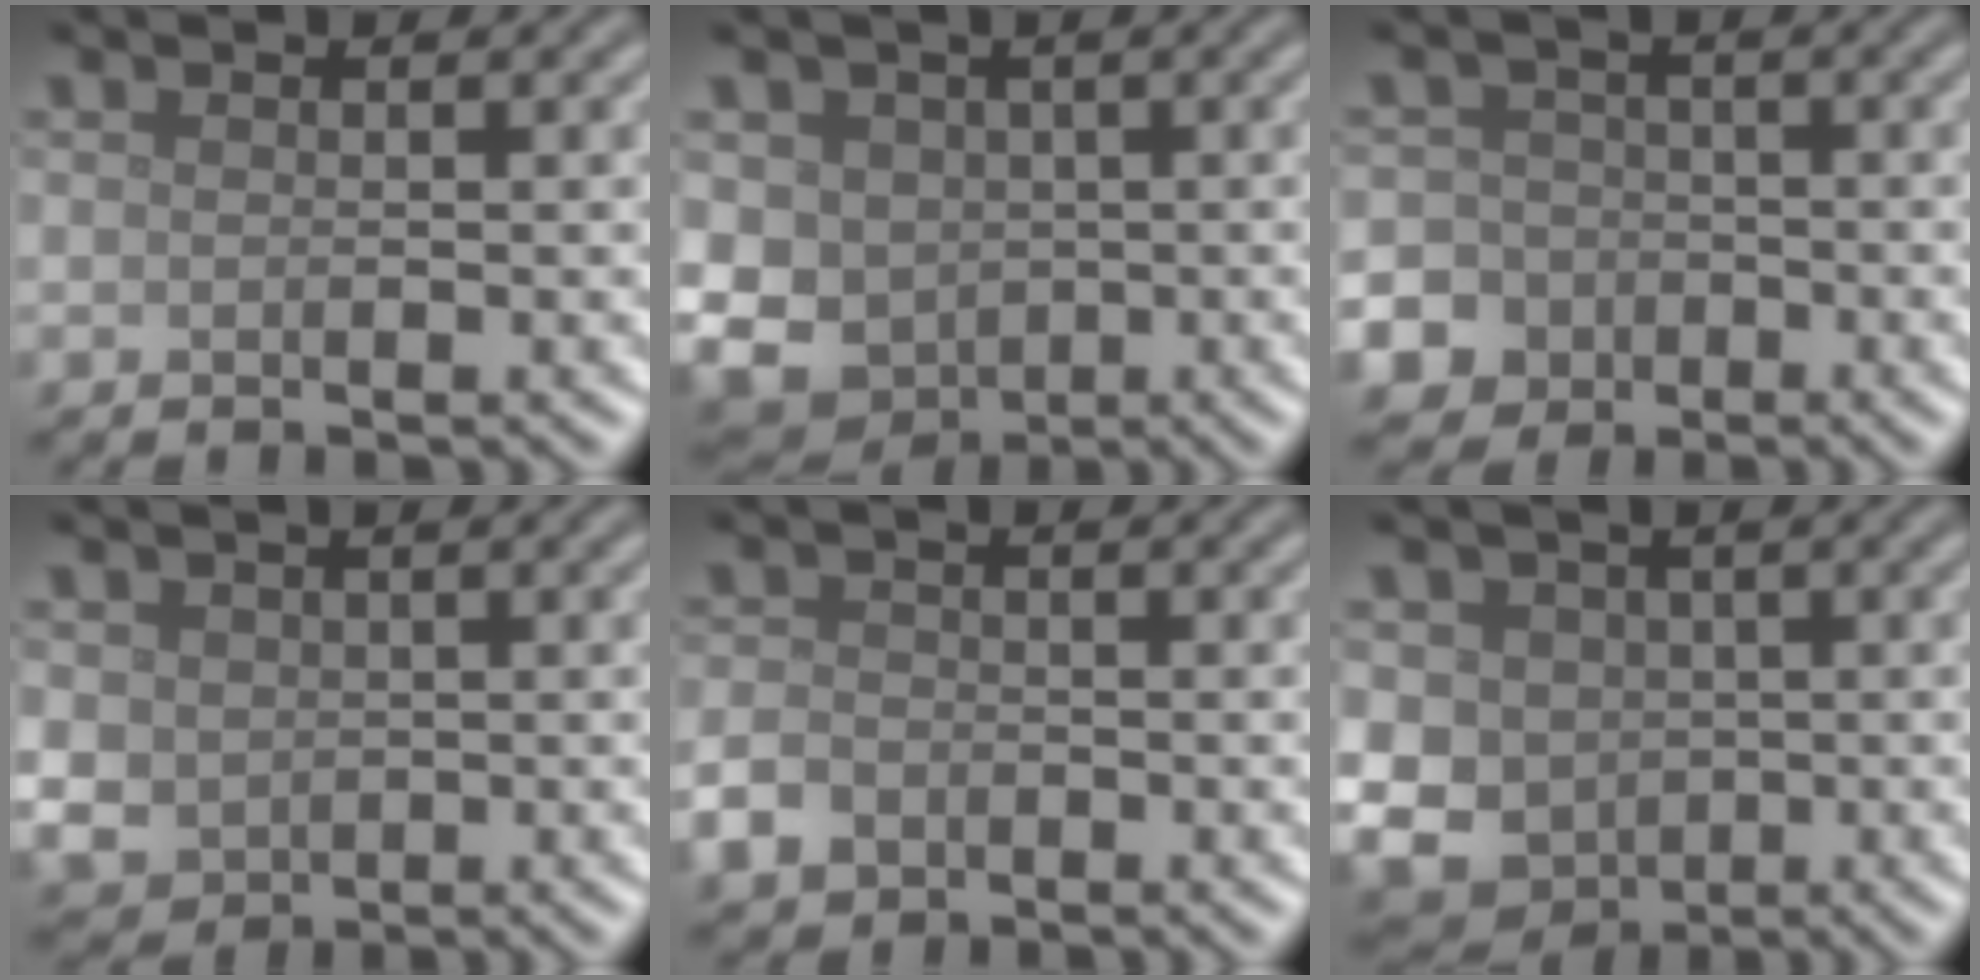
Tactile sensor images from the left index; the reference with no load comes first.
{"total": 7.9, "force": [-0.7, 6.9, 3.8], "torque": [-0.067, -0.002, -0.030]}
{"total": 10.2, "force": [-4.9, 8.7, 1.9], "torque": [-0.049, -0.028, -0.114]}
{"total": 2.9, "force": [0.3, 2.6, 1.2], "torque": [-0.033, -0.008, 0.011]}
{"total": 2.4, "force": [-1.3, 1.8, 1.0], "torque": [-0.021, -0.003, -0.032]}
{"total": 8.9, "force": [-0.8, 7.8, 4.1], "torque": [-0.072, 0.003, -0.041]}